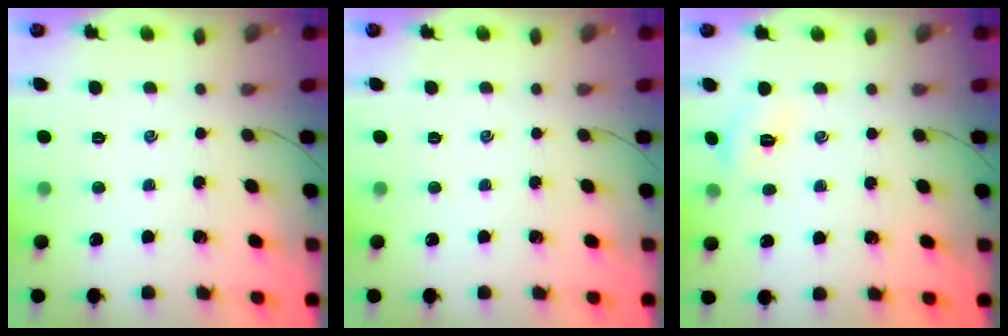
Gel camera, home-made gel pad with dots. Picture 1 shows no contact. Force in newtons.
{"total": 0.0}
{"total": 5.0, "press": 4.8, "slide": 1.5}